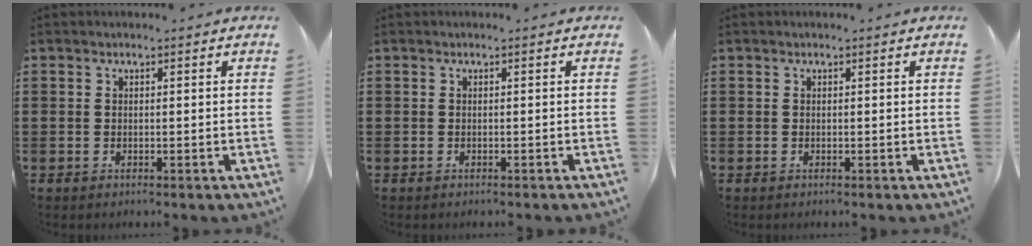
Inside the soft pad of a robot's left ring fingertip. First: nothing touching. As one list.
[{"total": 0.0}, {"total": 0.0}]